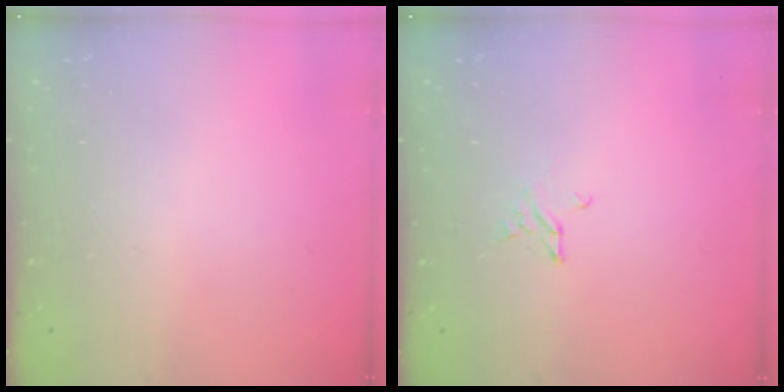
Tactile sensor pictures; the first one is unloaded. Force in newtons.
{"total": 2.3, "press": 2.2, "slide": 0.2}